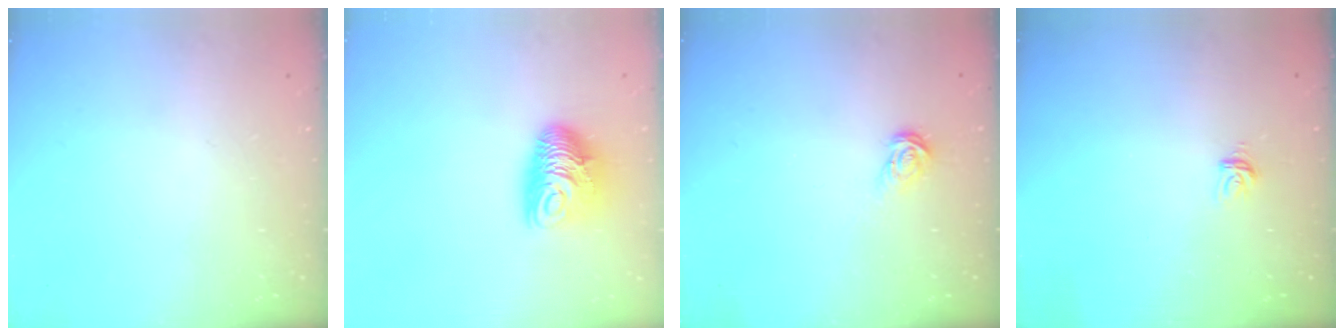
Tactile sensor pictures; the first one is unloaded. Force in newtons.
{"total": 10.5, "press": 10.5, "slide": 0.6}
{"total": 3.3, "press": 3.3, "slide": 0.1}
{"total": 3.4, "press": 3.4, "slide": 0.2}